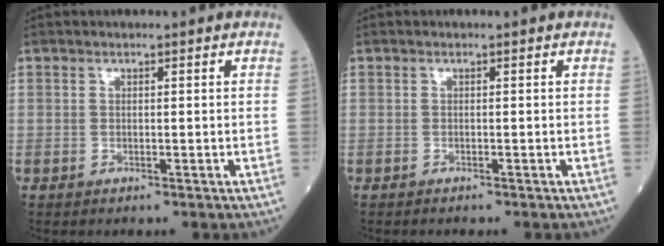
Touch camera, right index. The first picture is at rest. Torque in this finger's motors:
{"motor_torque": [-0.08, -0.04, 0.06, 0.02]}